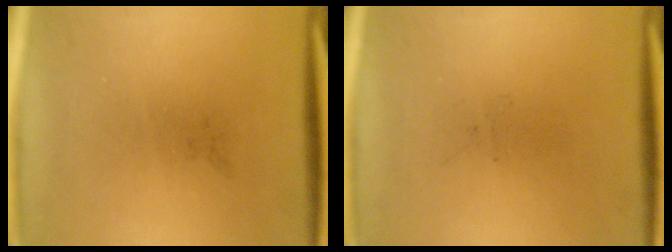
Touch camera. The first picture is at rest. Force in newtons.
{"total": 0.0}